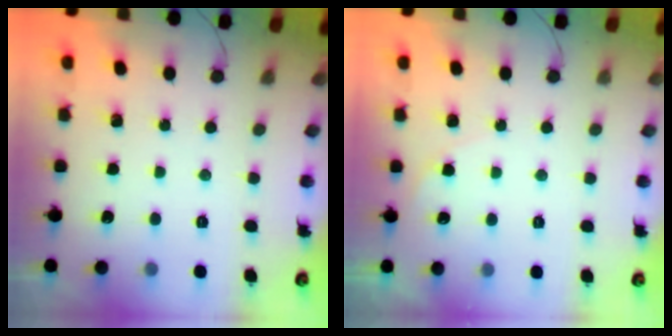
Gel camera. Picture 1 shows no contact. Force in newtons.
{"total": 3.4, "press": 3.4, "slide": 0.1}